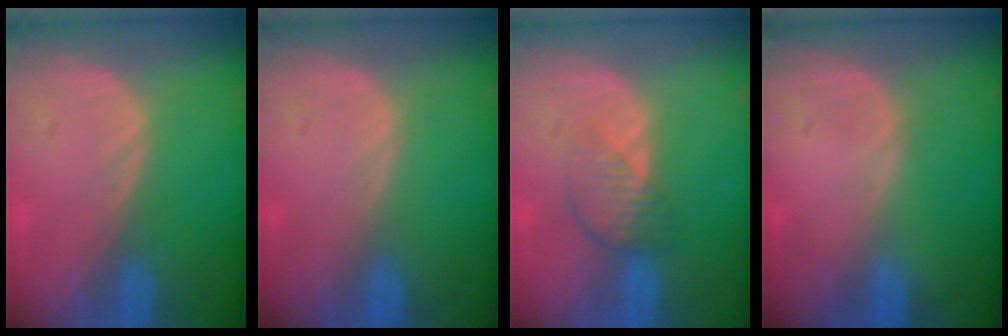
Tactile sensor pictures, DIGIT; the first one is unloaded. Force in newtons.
{"total": 0.0}
{"total": 3.9, "press": 3.6, "slide": 1.5}
{"total": 0.0}